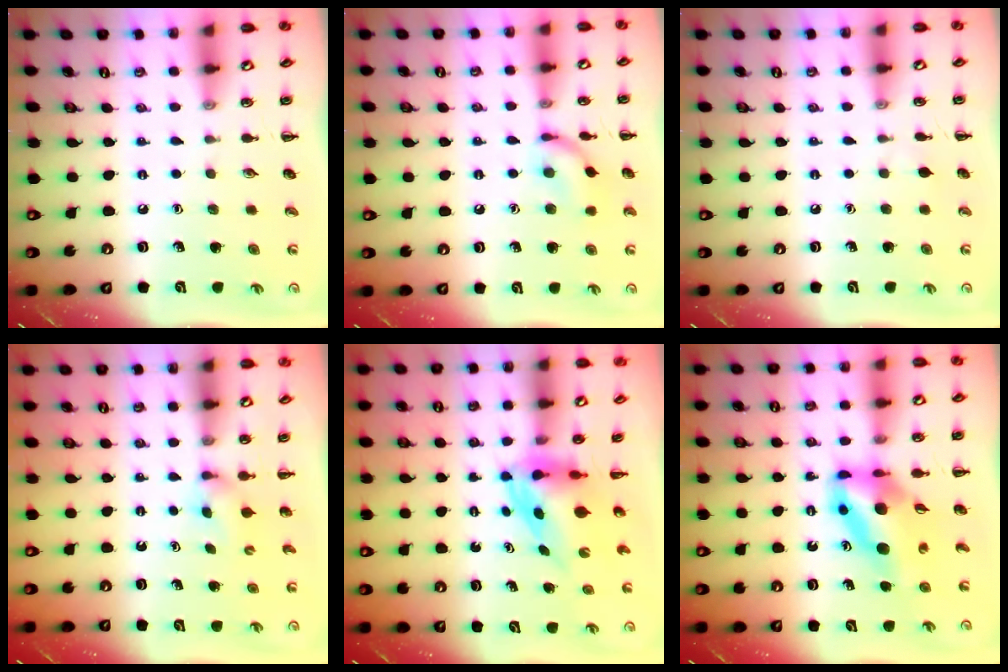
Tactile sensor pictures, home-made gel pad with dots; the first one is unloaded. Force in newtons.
{"total": 10.1, "press": 10.1, "slide": 0.5}
{"total": 2.8, "press": 2.6, "slide": 1.1}
{"total": 2.4, "press": 2.3, "slide": 0.9}
{"total": 4.0, "press": 3.9, "slide": 1.0}
{"total": 10.5, "press": 10.0, "slide": 3.3}